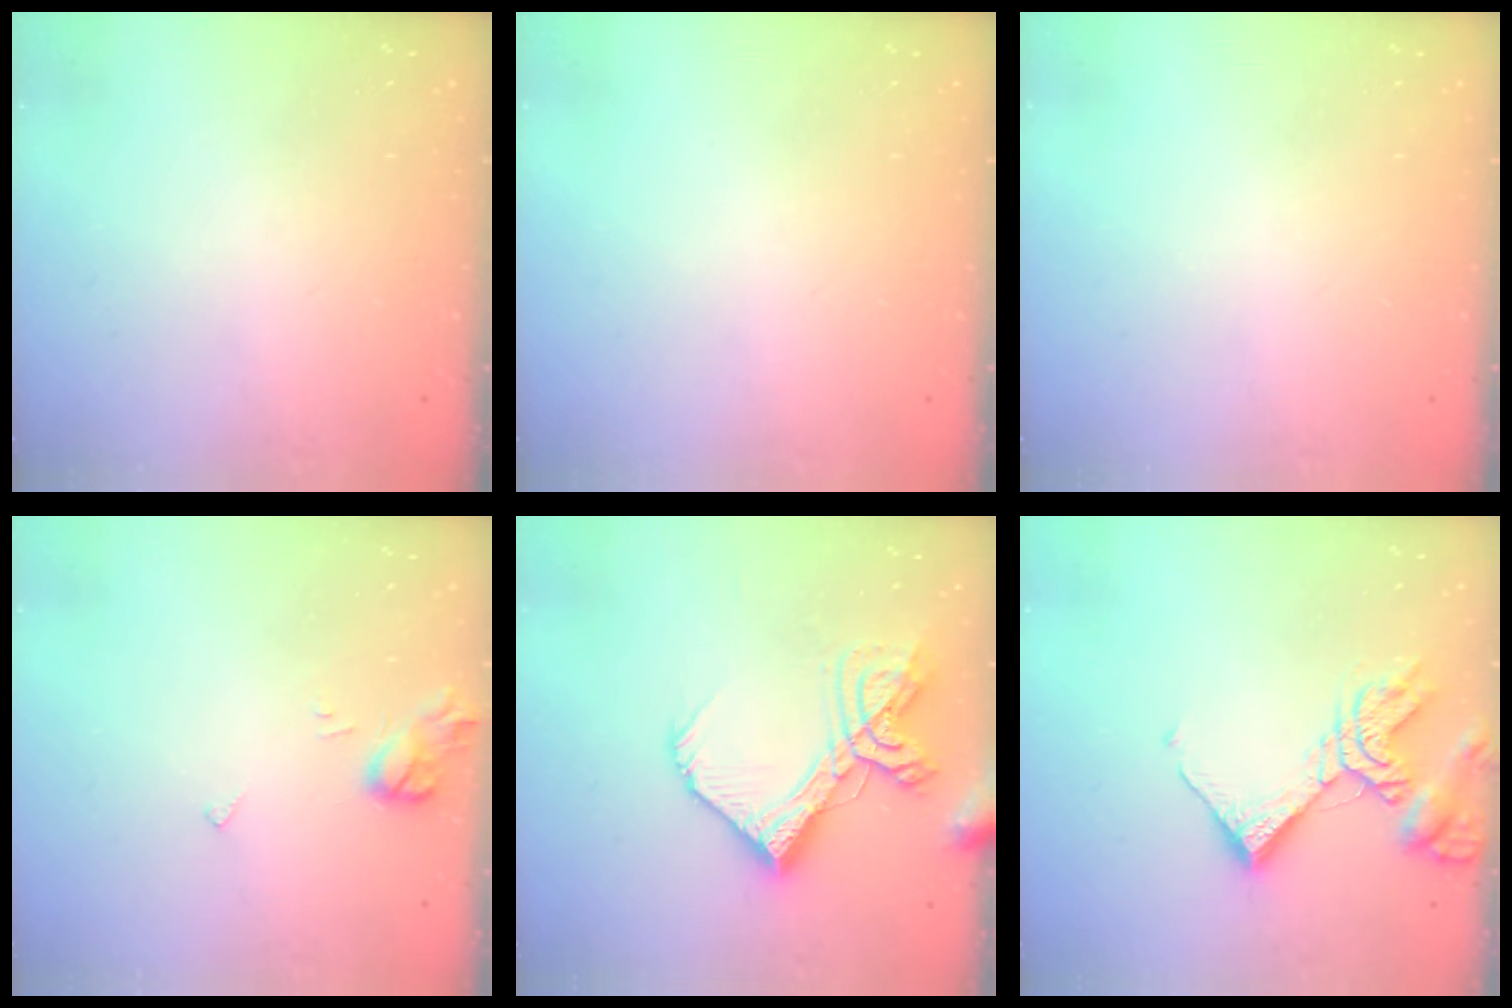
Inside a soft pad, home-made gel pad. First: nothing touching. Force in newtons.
{"total": 0.0}
{"total": 0.0}
{"total": 5.4, "press": 5.4, "slide": 0.5}
{"total": 16.2, "press": 16.1, "slide": 1.7}
{"total": 11.8, "press": 11.7, "slide": 1.4}